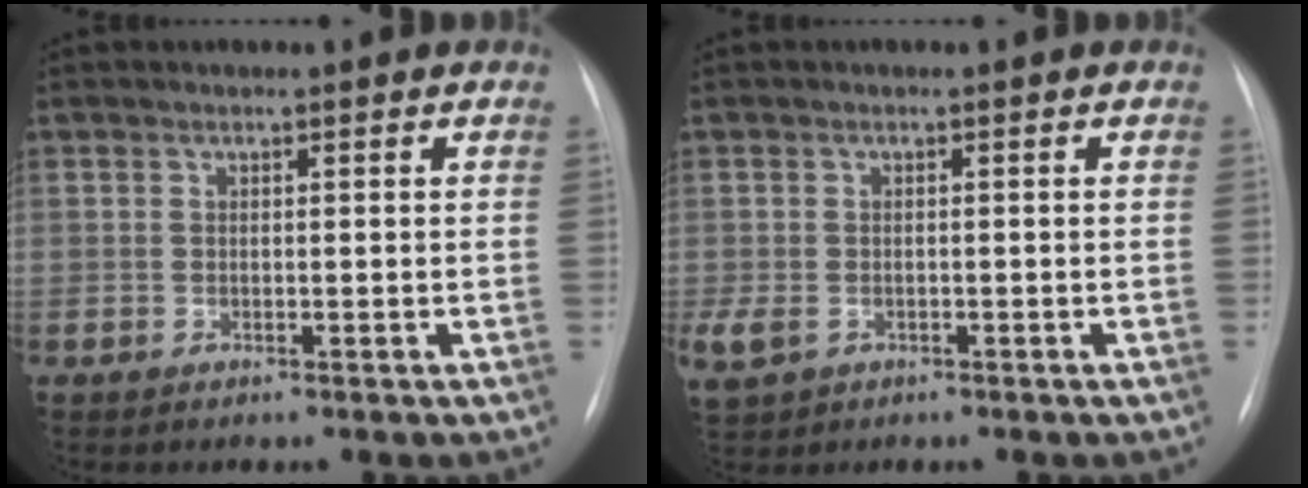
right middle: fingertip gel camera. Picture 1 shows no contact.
{"total": 4.0, "force": [-1.5, 2.9, 2.3], "torque": [-0.056, -0.002, -0.016]}